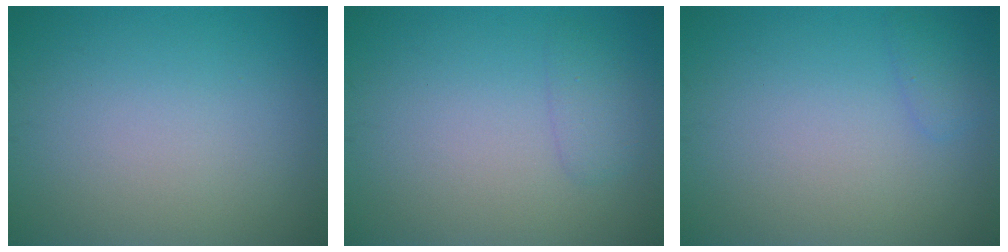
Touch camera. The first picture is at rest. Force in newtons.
{"total": 1.4, "press": 1.4, "slide": 0.1}
{"total": 1.0, "press": 1.0, "slide": 0.1}